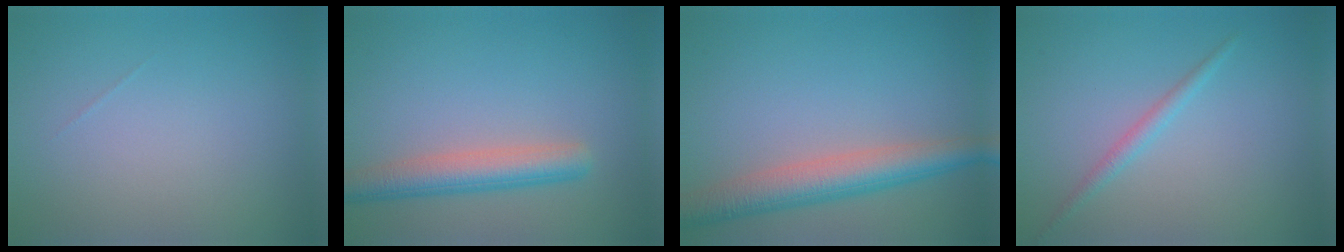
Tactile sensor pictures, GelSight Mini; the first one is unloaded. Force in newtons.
{"total": 4.3, "press": 4.3, "slide": 0.2}
{"total": 5.5, "press": 5.5, "slide": 0.4}
{"total": 1.3, "press": 1.3, "slide": 0.1}